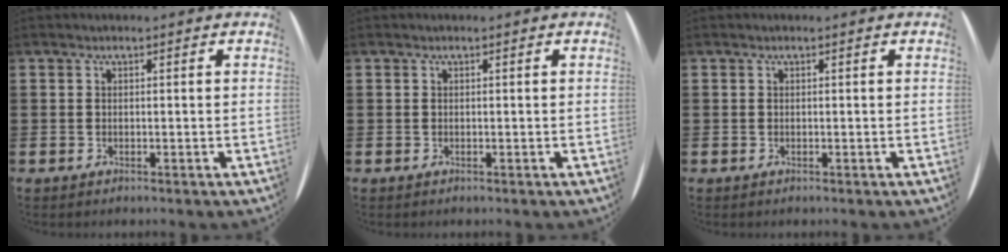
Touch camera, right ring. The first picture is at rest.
{"total": 0.0}
{"total": 0.0}